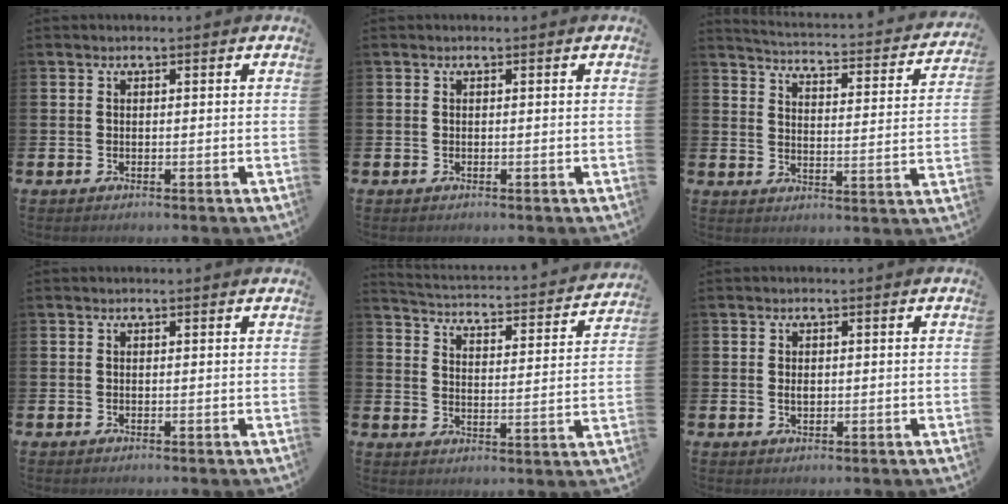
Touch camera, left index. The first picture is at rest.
{"total": 0.0}
{"total": 3.2, "force": [3.1, 0.3, 0.9], "torque": [-0.036, -0.035, 0.043]}
{"total": 0.0}
{"total": 3.2, "force": [3.1, 0.5, 0.6], "torque": [-0.031, -0.037, 0.044]}
{"total": 1.1, "force": [0.2, 0.7, 0.8], "torque": [-0.003, -0.001, -0.002]}